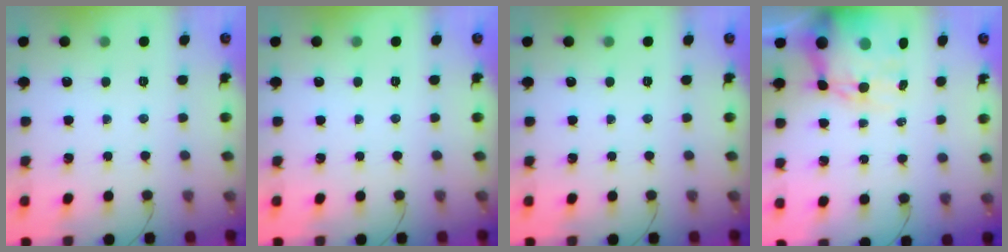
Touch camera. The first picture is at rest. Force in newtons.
{"total": 0.0}
{"total": 0.0}
{"total": 11.8, "press": 11.4, "slide": 3.0}